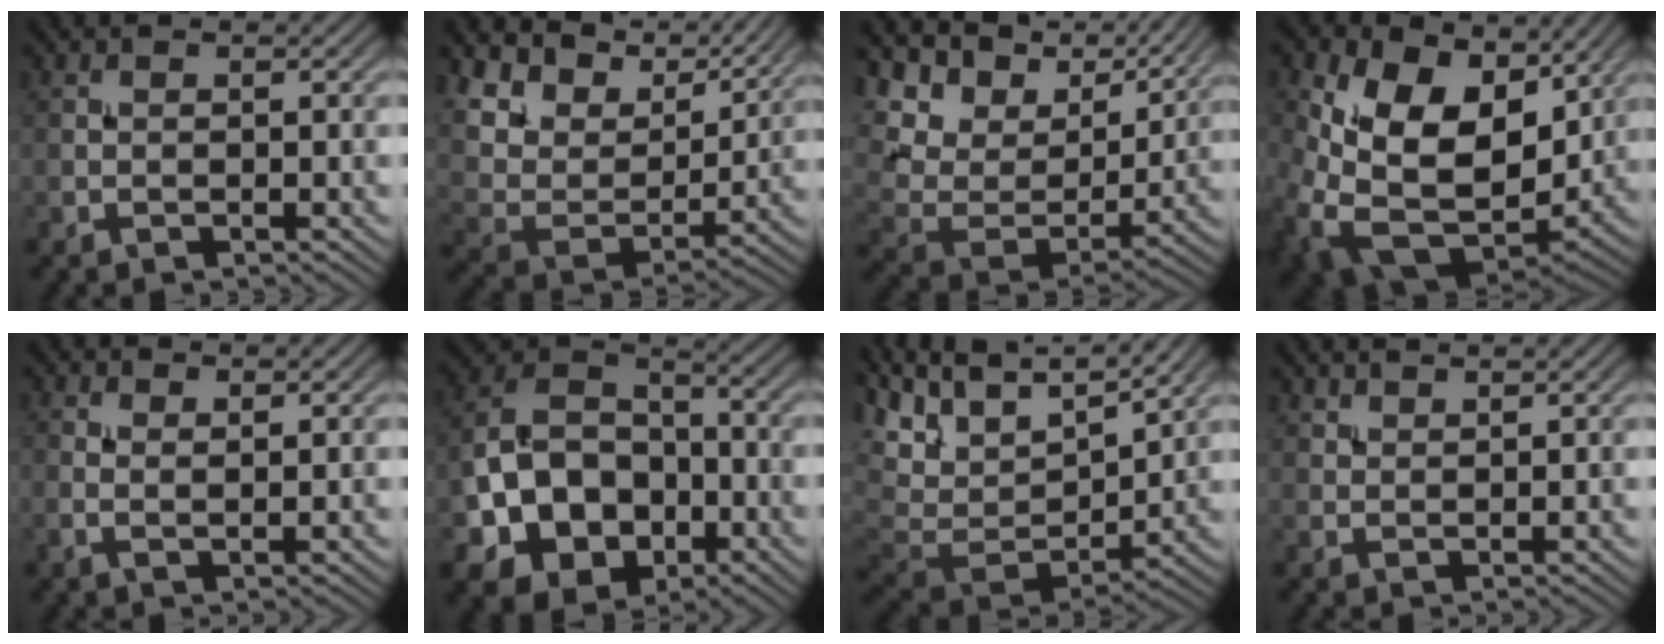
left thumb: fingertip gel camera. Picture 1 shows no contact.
{"total": 12.8, "force": [8.9, 6.3, 6.7], "torque": [-0.192, 0.014, 0.143]}
{"total": 14.0, "force": [8.7, 7.5, 7.9], "torque": [-0.211, 0.014, 0.149]}
{"total": 16.8, "force": [2.3, 12.0, 11.5], "torque": [-0.250, -0.038, 0.064]}
{"total": 1.8, "force": [1.0, 0.5, 1.4], "torque": [-0.030, -0.001, 0.019]}
{"total": 12.2, "force": [-4.1, 8.8, 7.3], "torque": [-0.160, -0.018, -0.086]}
{"total": 12.0, "force": [5.6, 6.1, 8.7], "torque": [-0.214, 0.013, 0.104]}
{"total": 2.3, "force": [2.1, 0.5, 0.8], "torque": [-0.015, -0.005, 0.044]}